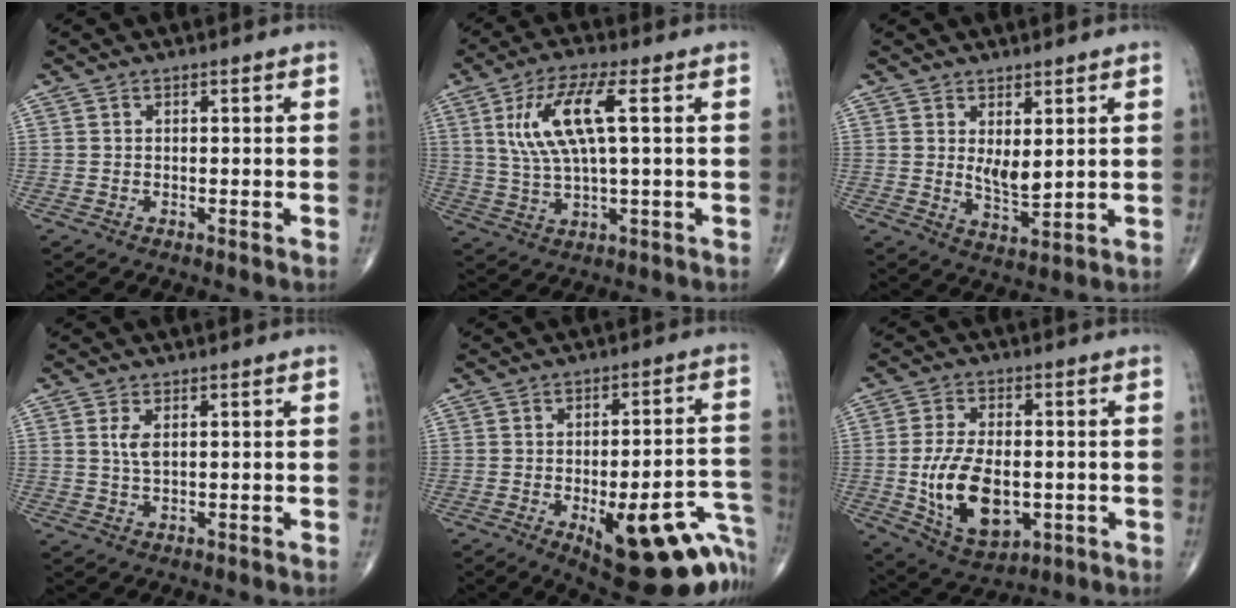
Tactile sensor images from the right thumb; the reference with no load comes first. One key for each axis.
{"total": 11.7, "fx": 3.0, "fy": 2.9, "fz": 10.9, "tx": -0.241, "ty": 0.004, "tz": 0.062}
{"total": 5.1, "fx": 1.5, "fy": 2.2, "fz": 4.4, "tx": -0.068, "ty": -0.024, "tz": 0.034}
{"total": 2.6, "fx": 0.8, "fy": 1.1, "fz": 2.3, "tx": -0.047, "ty": -0.004, "tz": 0.019}
{"total": 23.3, "fx": -10.3, "fy": 8.3, "fz": 19.2, "tx": -0.162, "ty": 0.052, "tz": -0.119}
{"total": 14.6, "fx": -2.1, "fy": 8.2, "fz": 11.9, "tx": -0.200, "ty": -0.007, "tz": -0.021}